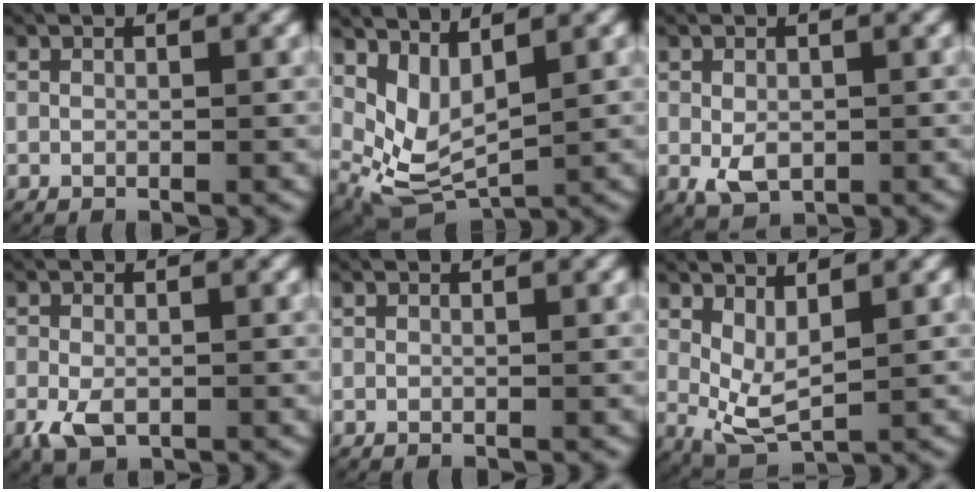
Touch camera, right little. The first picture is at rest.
{"total": 7.4, "force": [0.0, 5.4, 5.1], "torque": [-0.110, -0.033, 0.013]}
{"total": 2.7, "force": [-0.5, 1.7, 2.0], "torque": [-0.047, -0.015, 0.001]}
{"total": 2.8, "force": [-1.1, 1.7, 2.0], "torque": [-0.049, -0.014, -0.015]}
{"total": 0.0}
{"total": 4.2, "force": [0.4, 2.5, 3.4], "torque": [-0.063, -0.027, 0.018]}